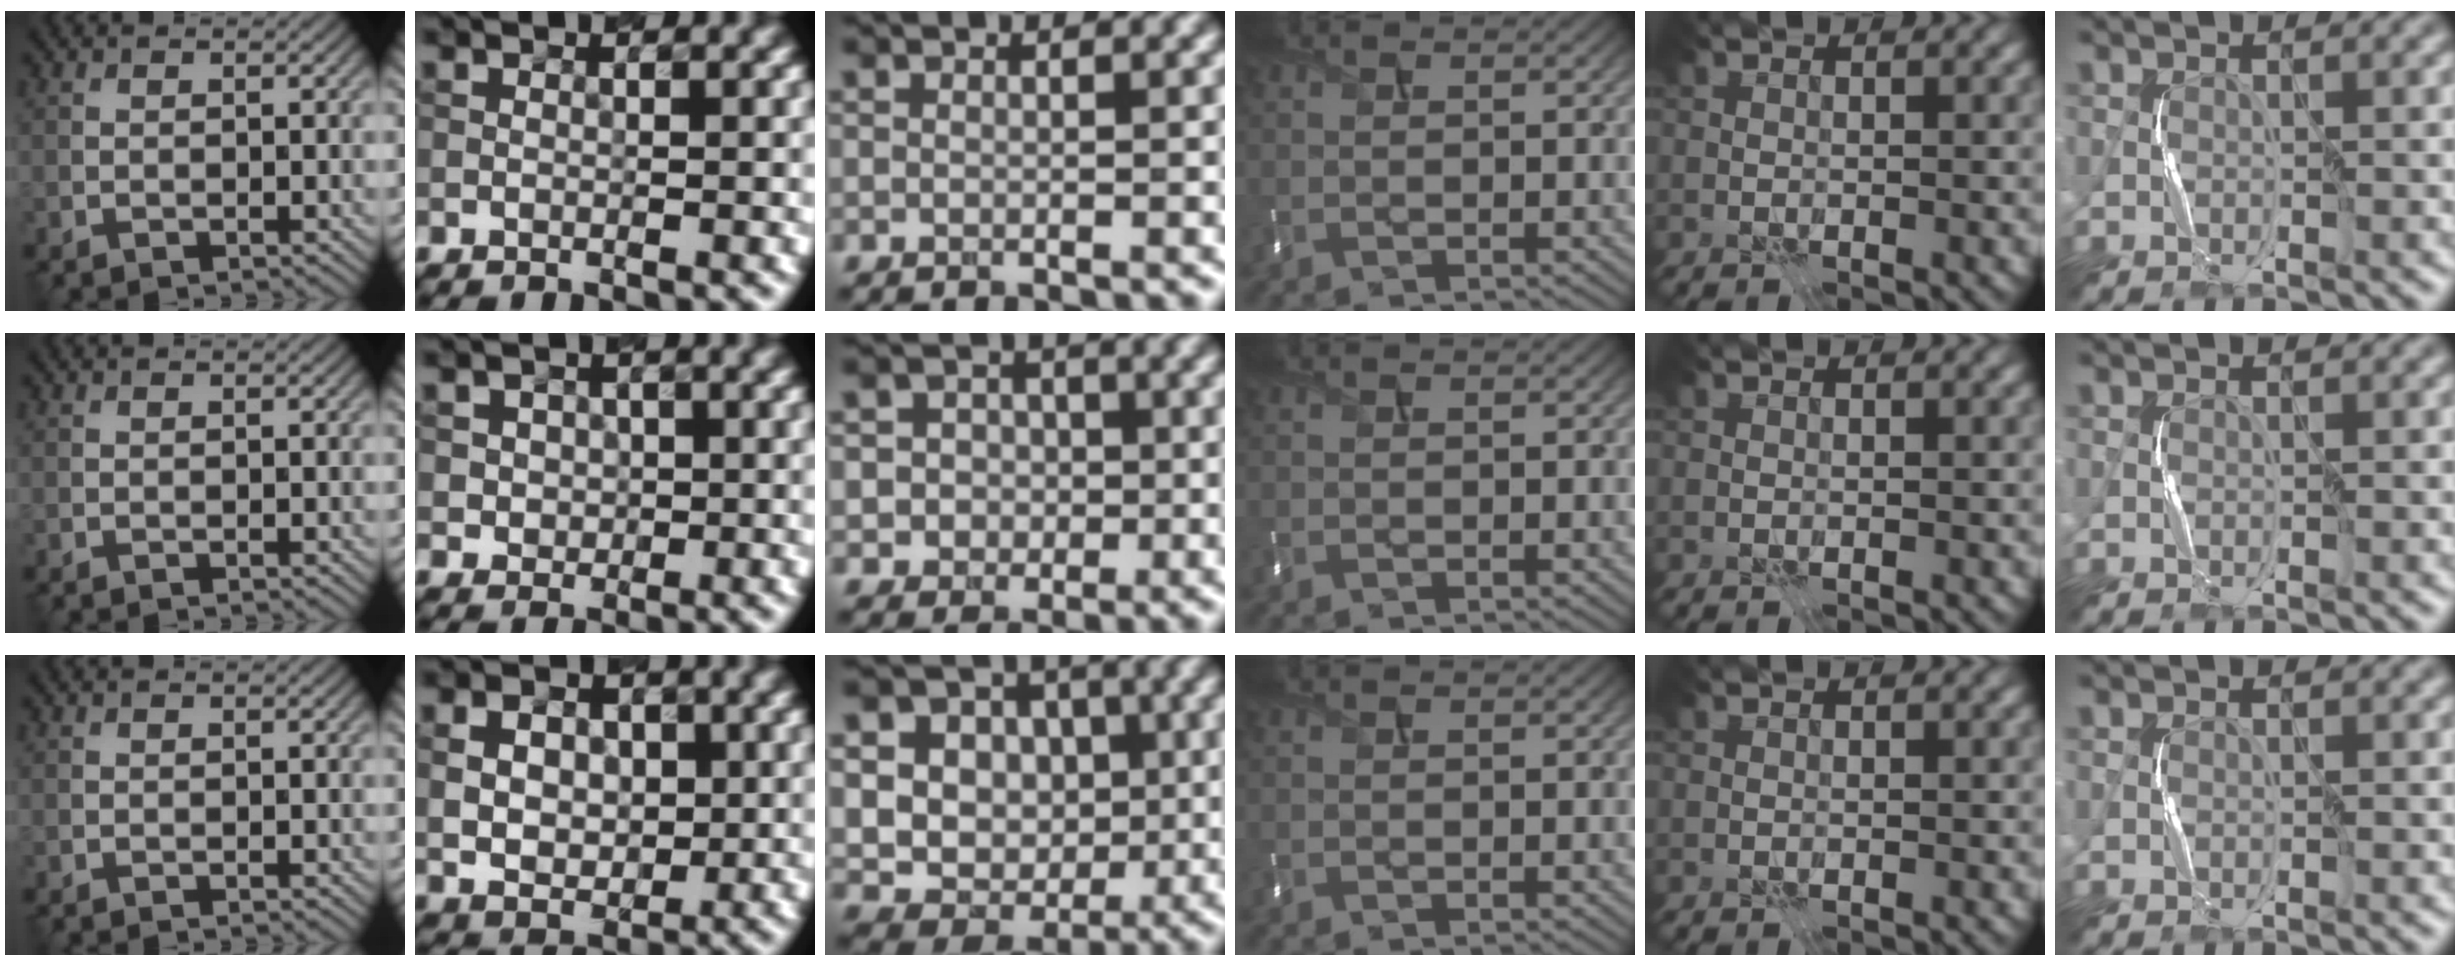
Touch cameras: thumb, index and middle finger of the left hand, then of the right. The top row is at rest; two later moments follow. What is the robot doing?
{"motion": "press", "object": "memory foam"}